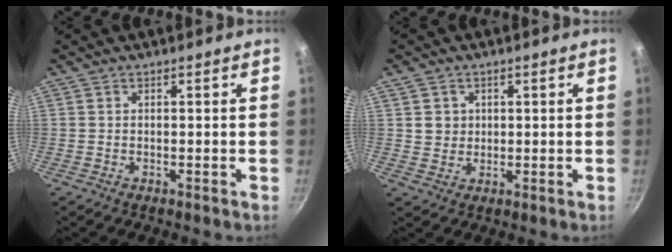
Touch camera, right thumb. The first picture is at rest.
{"total": 3.3, "force": [0.9, 3.1, 1.0], "torque": [0.000, 0.004, 0.016]}